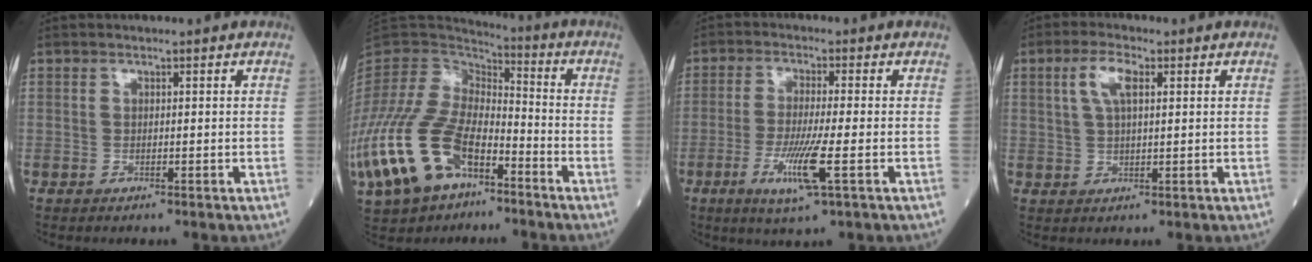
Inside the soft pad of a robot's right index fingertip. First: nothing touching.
{"total": 19.8, "force": [-10.2, 9.9, 13.7], "torque": [-0.311, -0.016, -0.193]}
{"total": 7.7, "force": [-2.7, -0.1, 7.2], "torque": [-0.142, -0.021, -0.050]}
{"total": 4.7, "force": [1.8, 1.8, 3.9], "torque": [-0.082, 0.011, 0.035]}